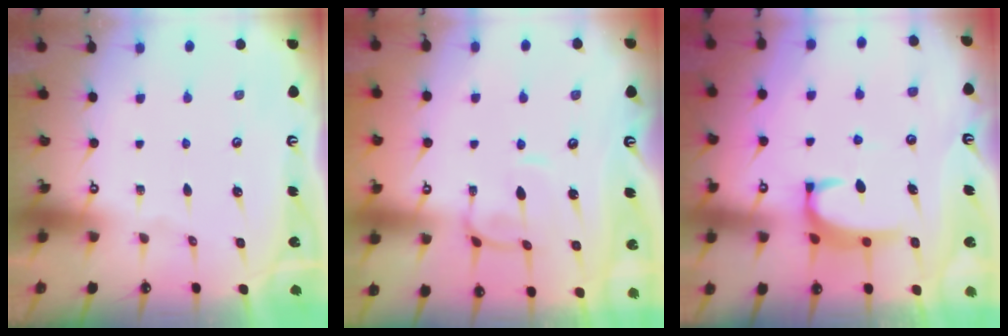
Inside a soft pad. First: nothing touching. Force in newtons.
{"total": 1.4, "press": 1.3, "slide": 0.4}
{"total": 3.2, "press": 3.2, "slide": 0.3}